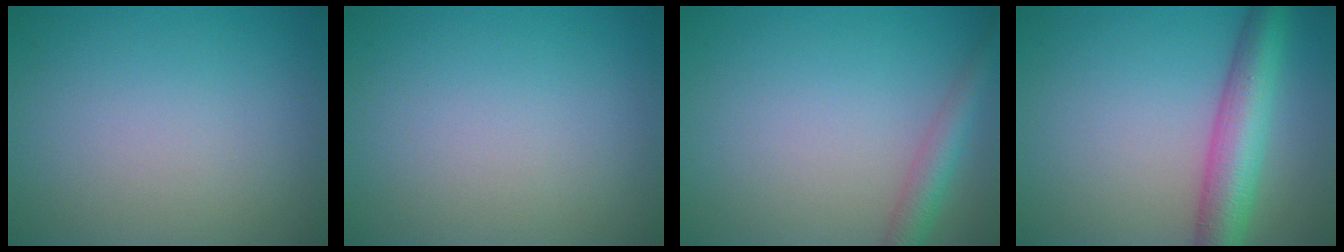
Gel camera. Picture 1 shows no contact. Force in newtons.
{"total": 0.0}
{"total": 2.9, "press": 2.9, "slide": 0.1}
{"total": 6.3, "press": 6.3, "slide": 0.2}